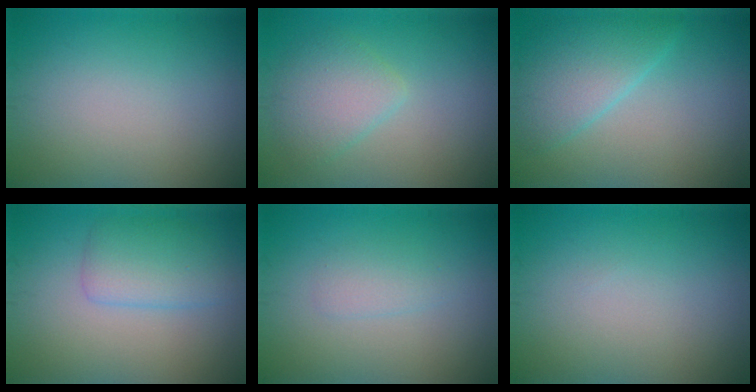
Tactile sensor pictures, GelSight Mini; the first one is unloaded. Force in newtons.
{"total": 3.0, "press": 3.0, "slide": 0.2}
{"total": 4.2, "press": 4.2, "slide": 0.4}
{"total": 3.0, "press": 3.0, "slide": 0.2}
{"total": 1.3, "press": 1.3, "slide": 0.0}
{"total": 0.0}